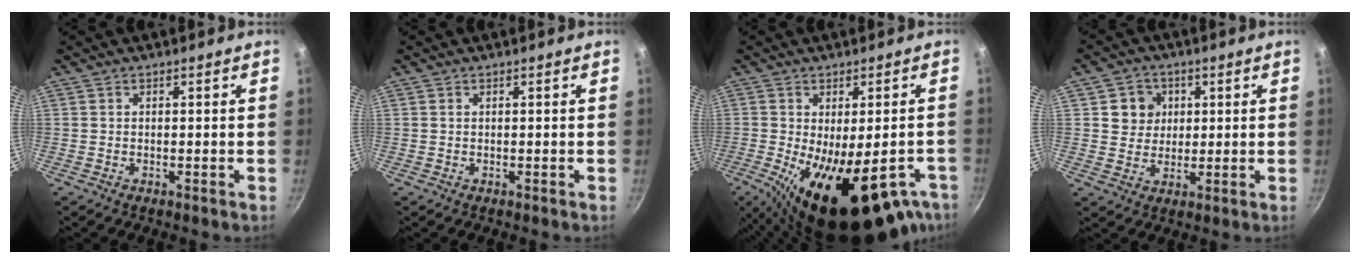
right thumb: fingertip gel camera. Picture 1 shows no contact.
{"total": 0.0}
{"total": 21.5, "force": [-9.7, 8.9, 17.0], "torque": [-0.218, -0.012, -0.118]}
{"total": 6.1, "force": [1.6, 5.7, 1.7], "torque": [0.010, 0.000, 0.024]}